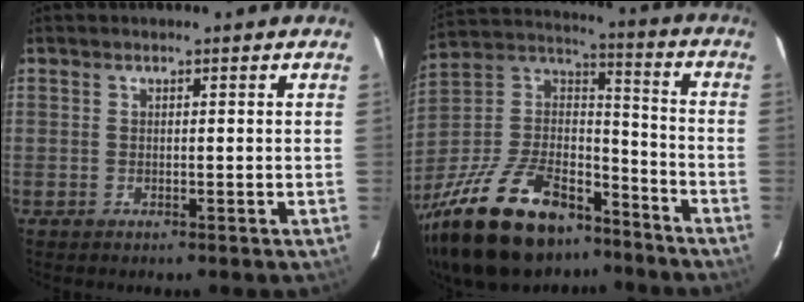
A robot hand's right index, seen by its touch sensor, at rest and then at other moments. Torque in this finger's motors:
{"motor_torque": [1.18, -0.96, 1.06, 0.21]}